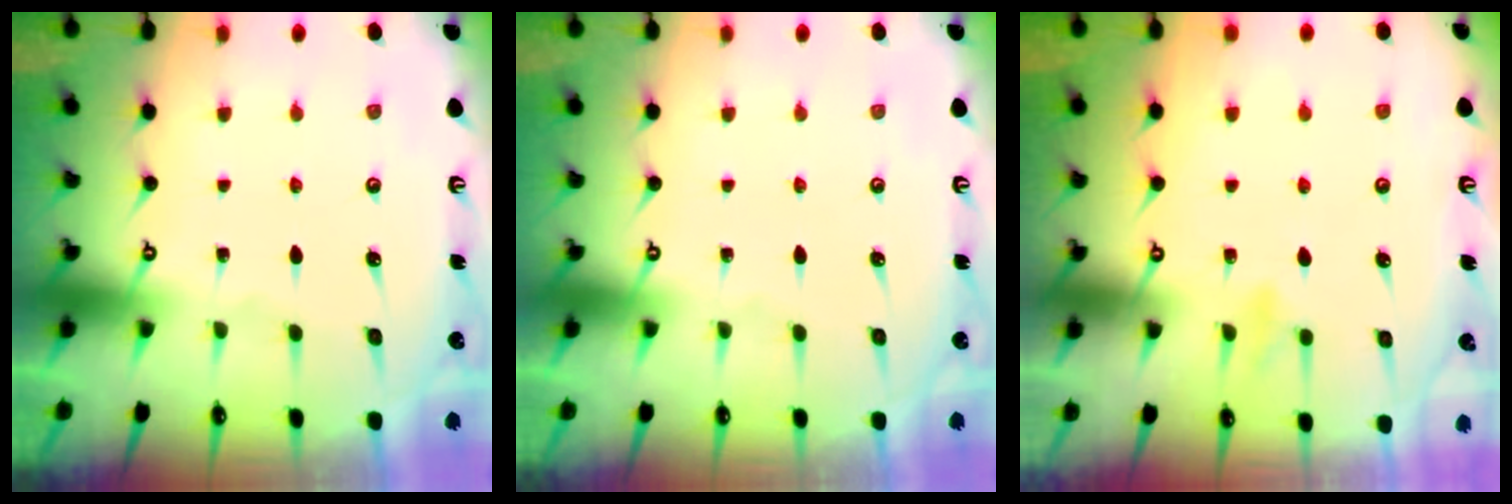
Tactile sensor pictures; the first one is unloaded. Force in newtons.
{"total": 0.0}
{"total": 6.6, "press": 6.5, "slide": 1.2}